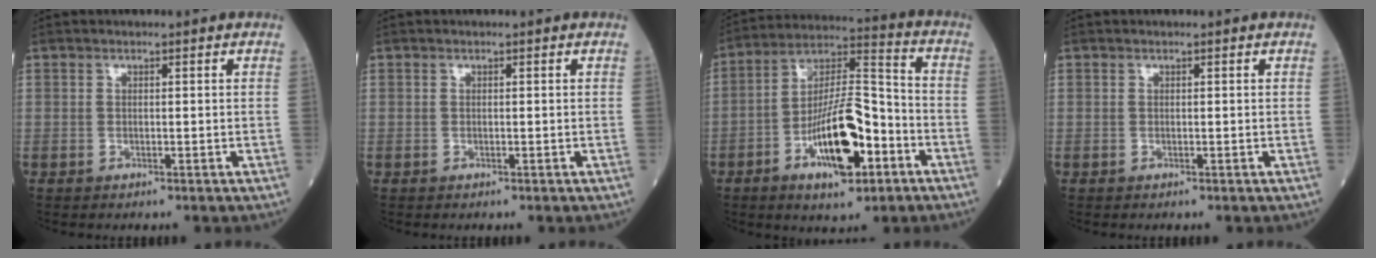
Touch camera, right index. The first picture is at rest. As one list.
[{"total": 0.0}, {"total": 15.4, "force": [-6.0, 4.6, 13.4], "torque": [-0.242, 0.009, -0.097]}, {"total": 0.0}]